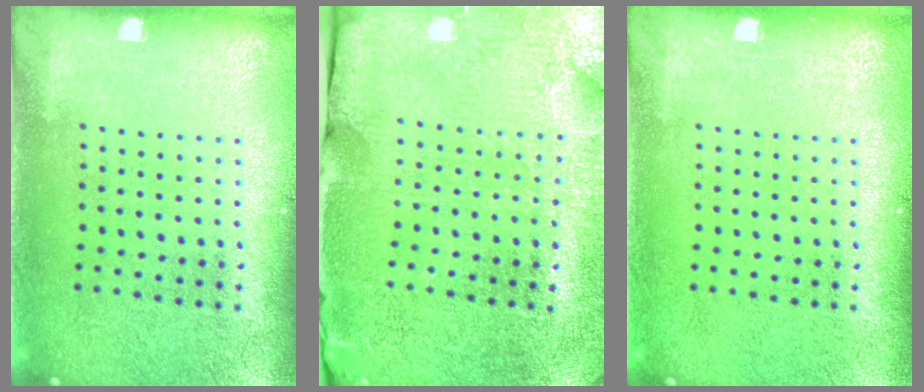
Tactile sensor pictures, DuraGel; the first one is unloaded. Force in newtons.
{"total": 3.7, "press": 3.6, "slide": 0.4}
{"total": 0.0}